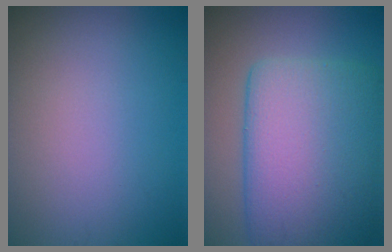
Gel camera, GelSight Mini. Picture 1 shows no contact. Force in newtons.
{"total": 11.7, "press": 11.6, "slide": 0.8}